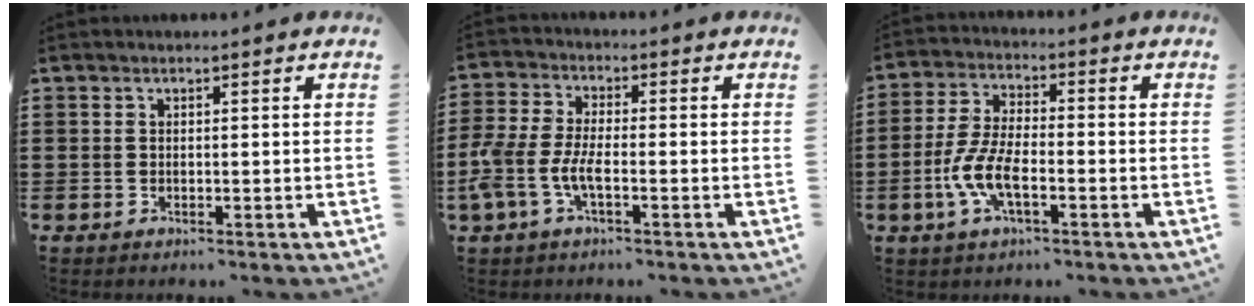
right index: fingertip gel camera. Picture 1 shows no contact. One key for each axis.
{"total": 5.4, "fx": -2.2, "fy": 1.9, "fz": 4.5, "tx": -0.120, "ty": -0.011, "tz": -0.052}
{"total": 7.5, "fx": -2.9, "fy": 2.7, "fz": 6.4, "tx": -0.154, "ty": -0.012, "tz": -0.060}